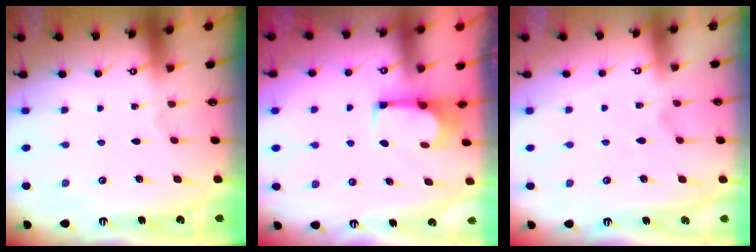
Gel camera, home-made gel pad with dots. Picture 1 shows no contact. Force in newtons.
{"total": 5.6, "press": 5.6, "slide": 0.5}
{"total": 1.1, "press": 0.1, "slide": 1.1}